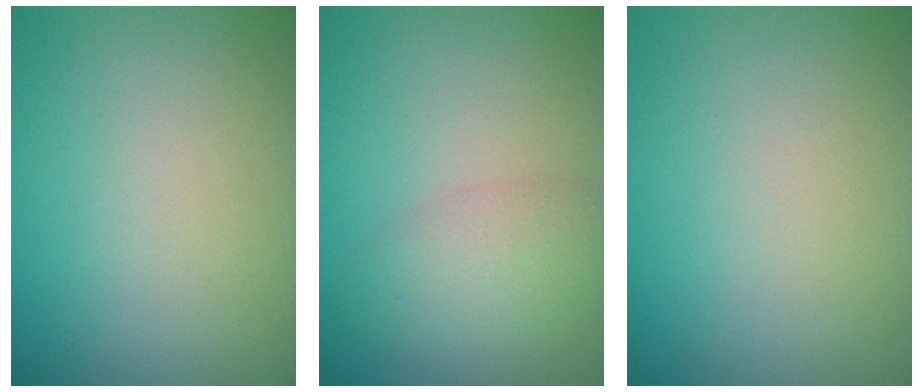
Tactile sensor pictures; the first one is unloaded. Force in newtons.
{"total": 2.9, "press": 2.9, "slide": 0.1}
{"total": 0.0}